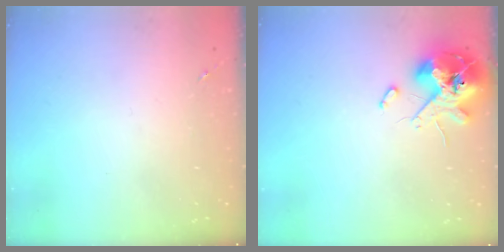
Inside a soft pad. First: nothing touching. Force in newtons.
{"total": 13.9, "press": 13.7, "slide": 2.2}